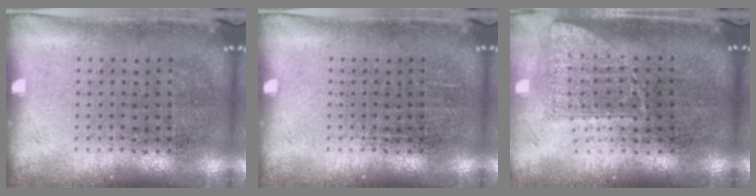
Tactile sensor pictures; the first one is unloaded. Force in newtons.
{"total": 0.0}
{"total": 1.4, "press": 1.1, "slide": 0.9}